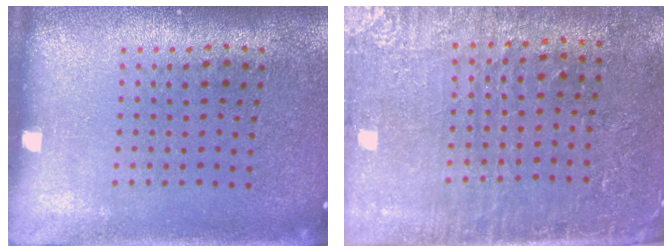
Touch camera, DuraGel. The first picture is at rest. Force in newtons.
{"total": 3.5, "press": 3.1, "slide": 1.5}